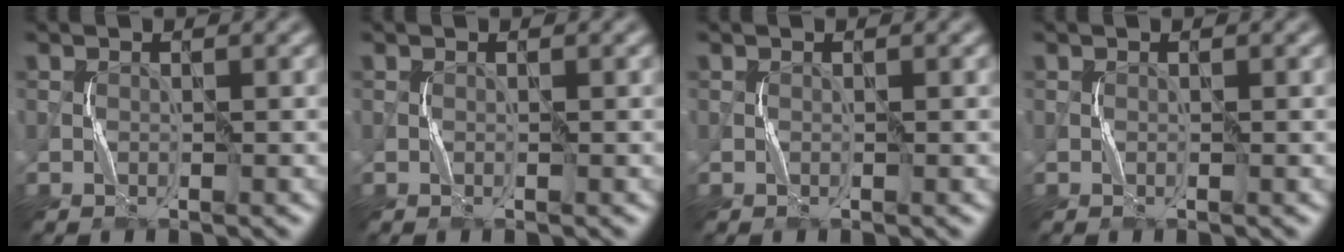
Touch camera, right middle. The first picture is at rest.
{"total": 0.0}
{"total": 0.0}
{"total": 0.0}